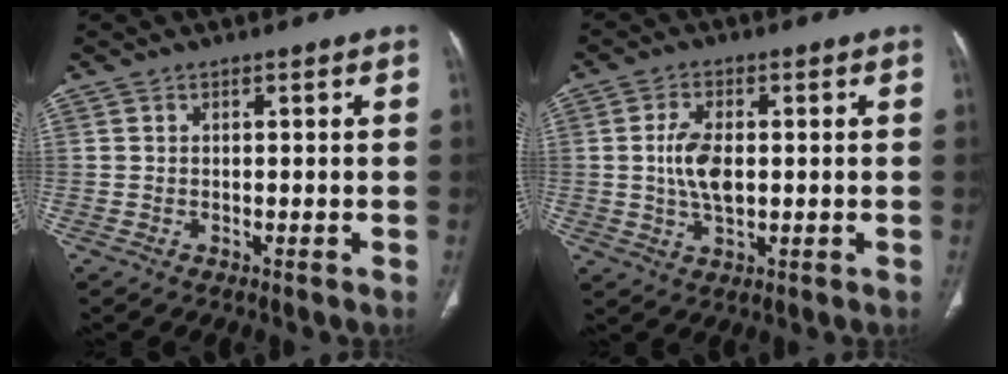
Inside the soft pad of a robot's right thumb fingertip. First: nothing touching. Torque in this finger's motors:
{"motor_torque": [1.16, 1.51, 1.23, -0.52, 0.07]}